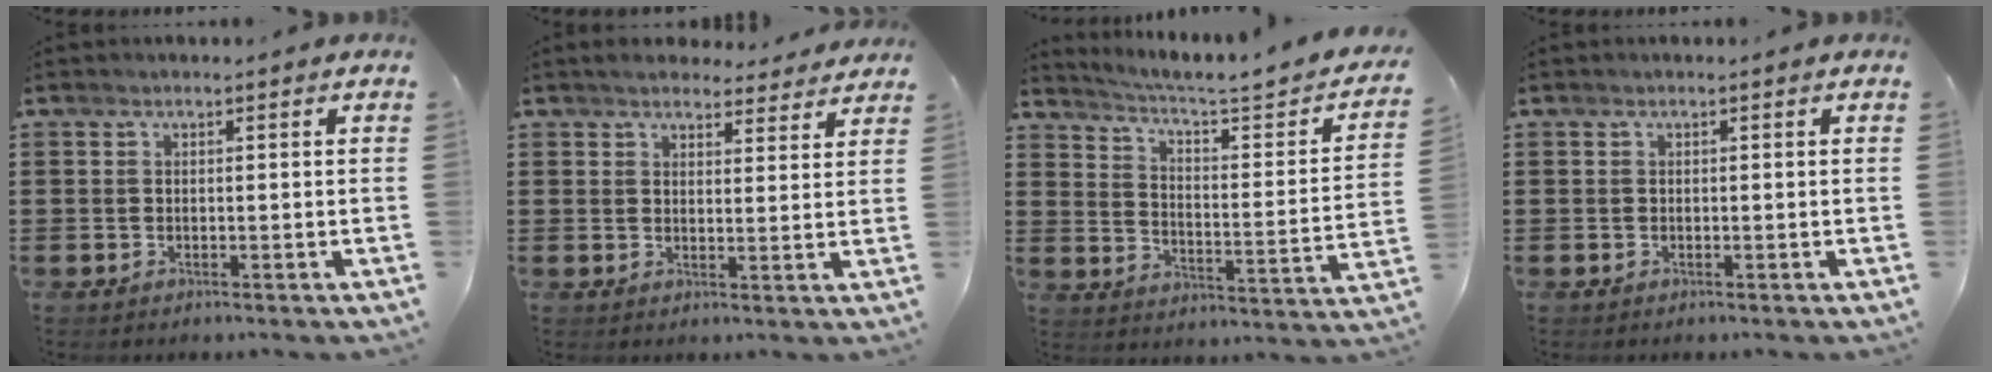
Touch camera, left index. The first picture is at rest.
{"total": 3.7, "force": [3.6, 0.6, 0.7], "torque": [-0.026, -0.012, 0.066]}
{"total": 3.4, "force": [2.6, 0.0, 2.3], "torque": [-0.062, -0.028, 0.030]}
{"total": 0.0}